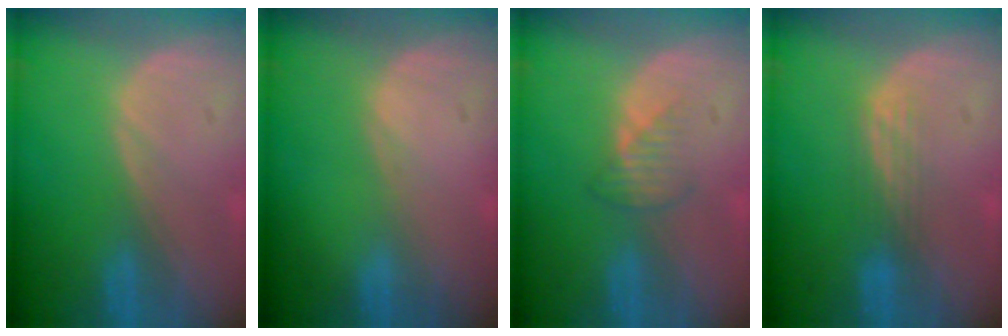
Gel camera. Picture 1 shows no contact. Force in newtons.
{"total": 0.0}
{"total": 2.5, "press": 2.5, "slide": 0.3}
{"total": 3.0, "press": 2.6, "slide": 1.4}